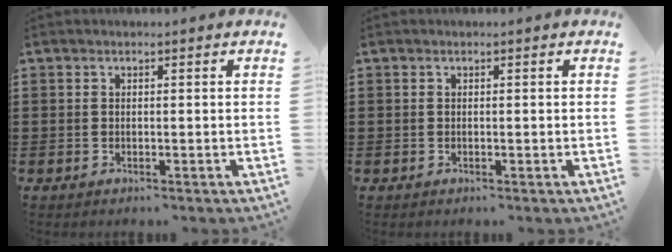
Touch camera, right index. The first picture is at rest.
{"total": 0.0}